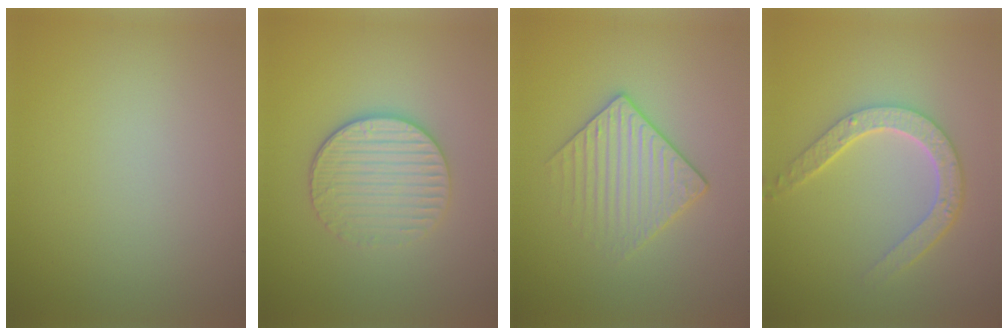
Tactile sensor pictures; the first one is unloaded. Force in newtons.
{"total": 4.0, "press": 3.4, "slide": 2.0}
{"total": 3.1, "press": 2.8, "slide": 1.2}
{"total": 4.2, "press": 3.3, "slide": 2.6}